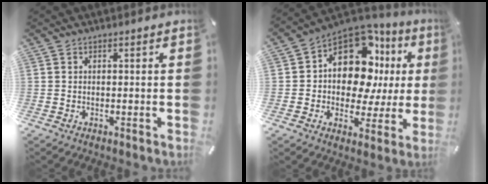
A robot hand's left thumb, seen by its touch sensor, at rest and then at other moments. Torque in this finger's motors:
{"motor_torque": [2.43, 2.58, 1.45, -0.74, 0.39]}